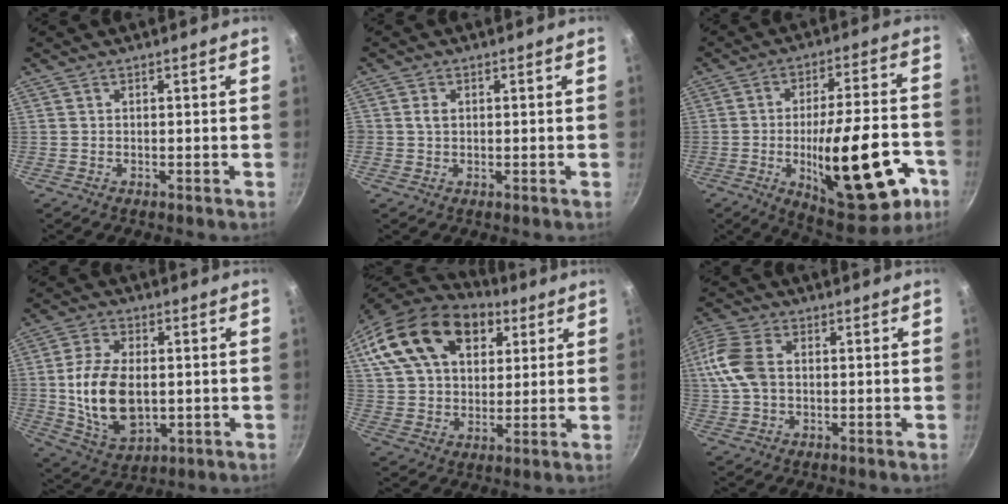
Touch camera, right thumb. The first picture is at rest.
{"total": 1.8, "force": [0.3, 1.4, 1.0], "torque": [-0.014, 0.002, 0.005]}
{"total": 24.3, "force": [-8.0, 9.0, 21.1], "torque": [-0.269, 0.032, -0.098]}
{"total": 14.4, "force": [-0.2, 8.8, 11.4], "torque": [-0.201, -0.004, 0.007]}
{"total": 23.5, "force": [10.7, 14.9, 14.6], "torque": [-0.251, 0.000, 0.187]}
{"total": 11.0, "force": [1.1, 7.5, 8.0], "torque": [-0.173, 0.016, 0.012]}